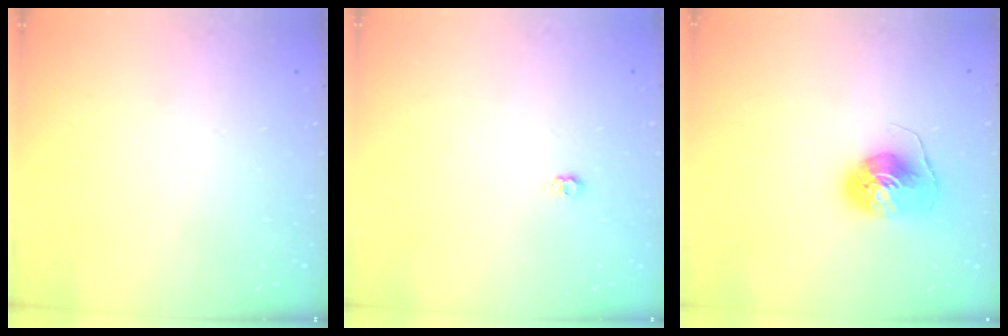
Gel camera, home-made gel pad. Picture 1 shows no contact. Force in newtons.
{"total": 3.5, "press": 3.5, "slide": 0.4}
{"total": 8.4, "press": 8.3, "slide": 0.7}